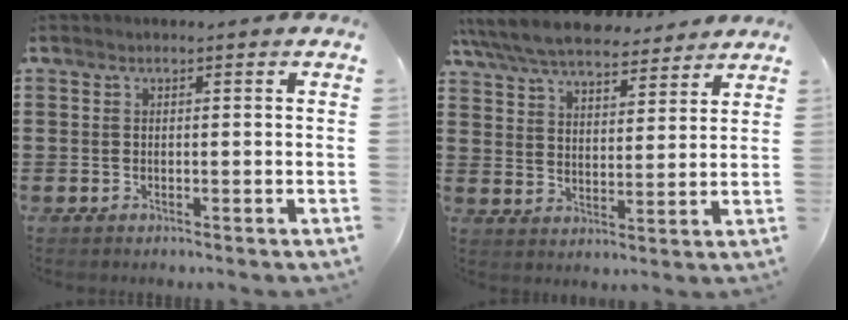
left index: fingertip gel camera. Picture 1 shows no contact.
{"total": 7.6, "force": [7.1, 1.4, 2.4], "torque": [-0.076, -0.028, 0.128]}